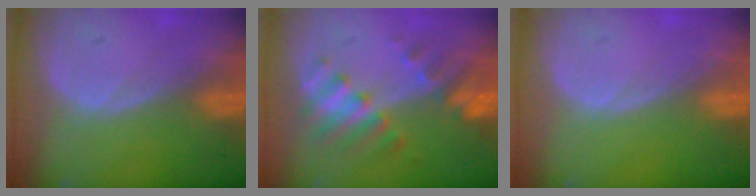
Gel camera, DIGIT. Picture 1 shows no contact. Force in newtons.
{"total": 7.9, "press": 7.0, "slide": 3.7}
{"total": 0.0}